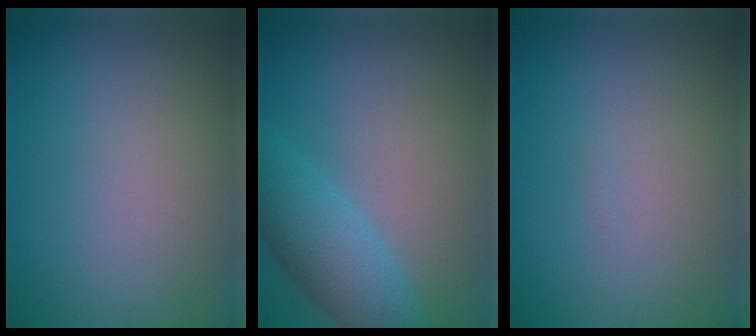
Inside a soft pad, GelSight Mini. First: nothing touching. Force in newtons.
{"total": 5.1, "press": 5.1, "slide": 0.3}
{"total": 0.0}